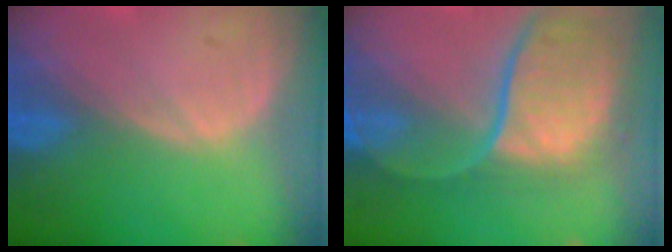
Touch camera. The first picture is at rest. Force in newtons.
{"total": 12.1, "press": 9.8, "slide": 7.1}